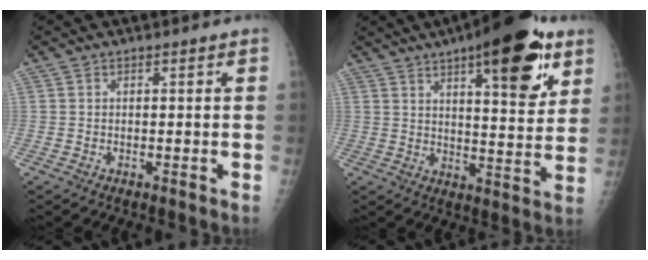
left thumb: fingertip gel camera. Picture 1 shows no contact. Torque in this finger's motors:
{"motor_torque": [1.72, 1.49, 1.62, -0.70, 0.40]}